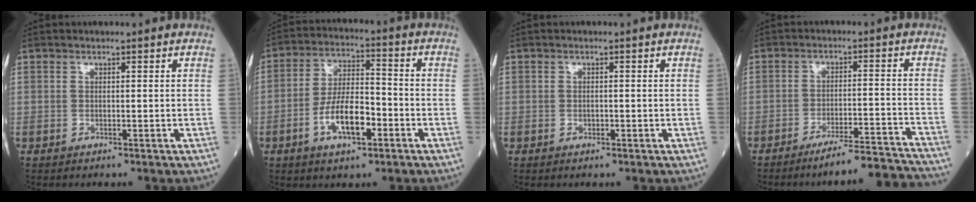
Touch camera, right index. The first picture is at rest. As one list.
[{"total": 9.6, "force": [-3.7, 3.4, 8.1], "torque": [-0.159, 0.008, -0.068]}, {"total": 0.8, "force": [-0.3, 0.5, 0.6], "torque": [-0.013, 0.000, -0.004]}, {"total": 11.9, "force": [-11.4, -0.9, 3.5], "torque": [-0.029, 0.012, -0.167]}]